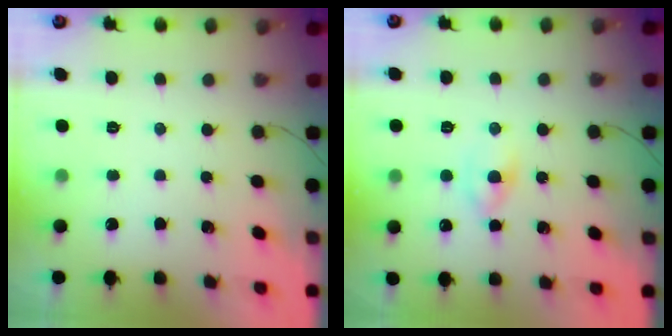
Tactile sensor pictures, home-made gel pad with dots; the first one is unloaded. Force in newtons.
{"total": 2.3, "press": 2.0, "slide": 1.1}